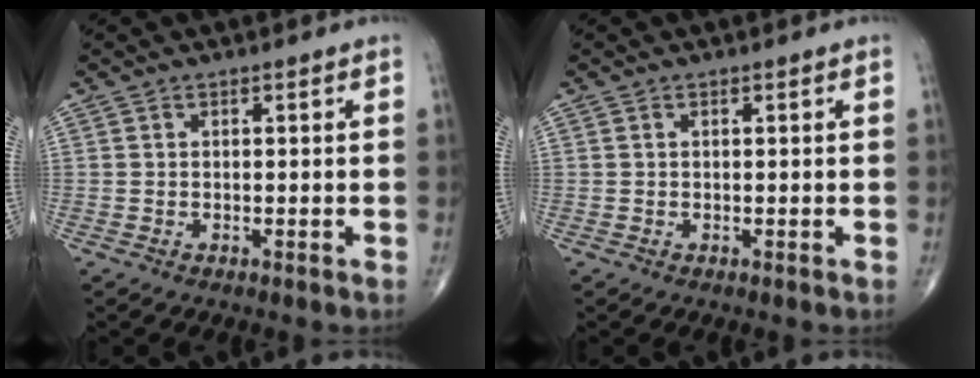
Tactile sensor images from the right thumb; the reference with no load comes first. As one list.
[{"total": 0.0}]